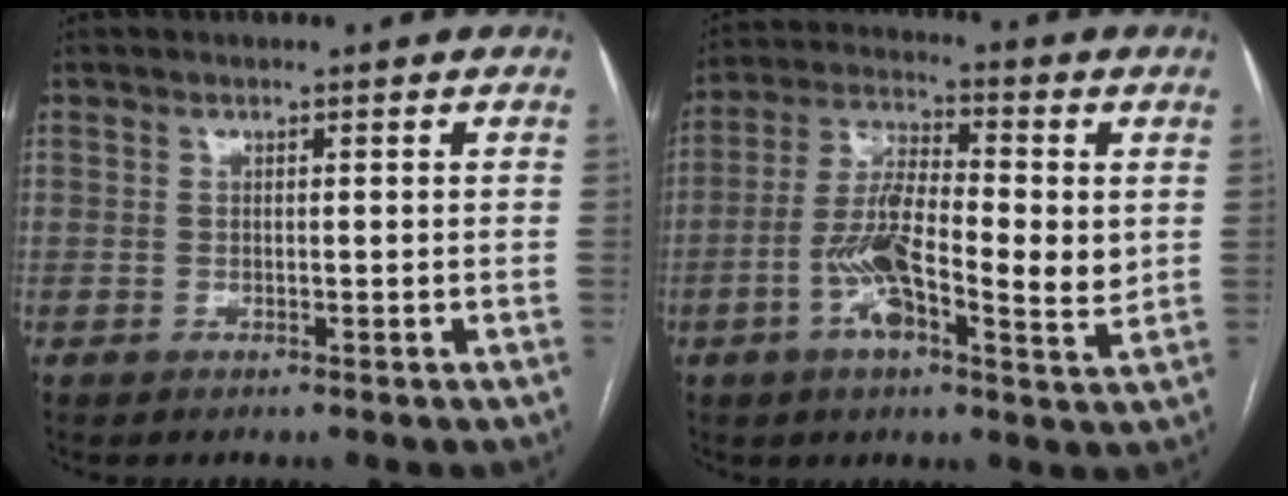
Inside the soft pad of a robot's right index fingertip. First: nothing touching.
{"total": 12.9, "force": [-1.3, 3.7, 12.3], "torque": [-0.229, 0.007, -0.031]}